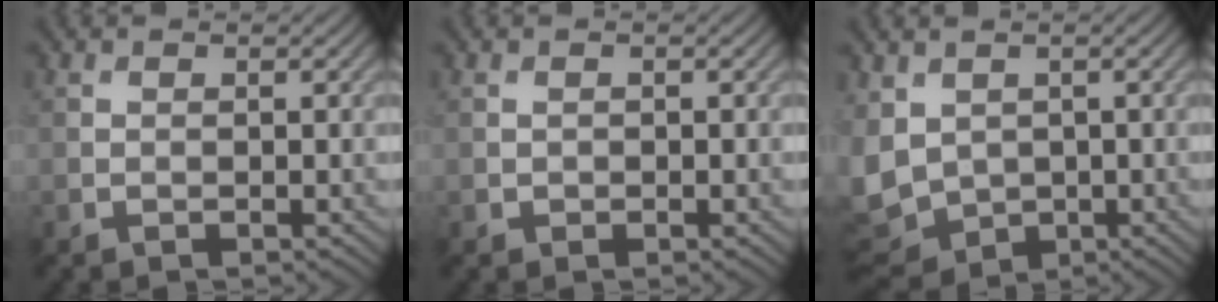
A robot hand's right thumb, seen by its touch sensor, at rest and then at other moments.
{"total": 0.5, "force": [-0.1, 0.5, 0.2], "torque": [-0.003, -0.004, -0.003]}
{"total": 7.7, "force": [0.0, 5.9, 4.9], "torque": [-0.163, -0.016, -0.003]}